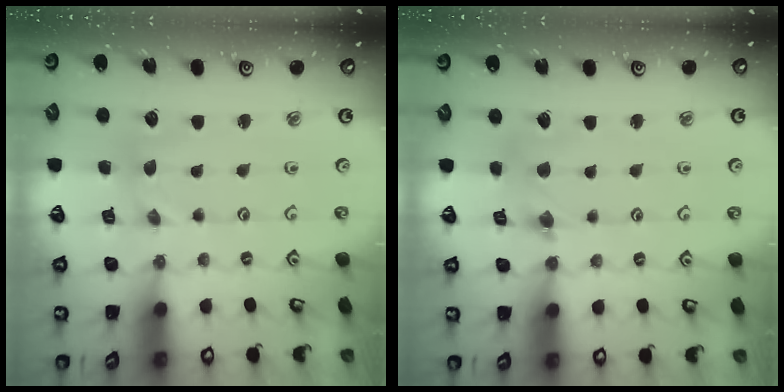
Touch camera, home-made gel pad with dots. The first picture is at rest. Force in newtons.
{"total": 2.7, "press": 2.7, "slide": 0.4}